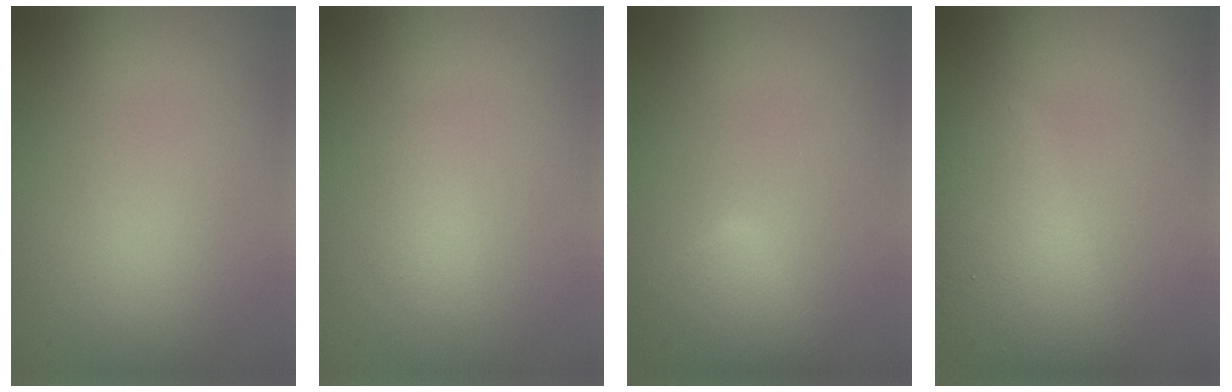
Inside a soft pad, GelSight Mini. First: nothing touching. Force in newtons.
{"total": 1.2, "press": 1.2, "slide": 0.0}
{"total": 2.7, "press": 2.7, "slide": 0.1}
{"total": 5.7, "press": 5.7, "slide": 0.3}